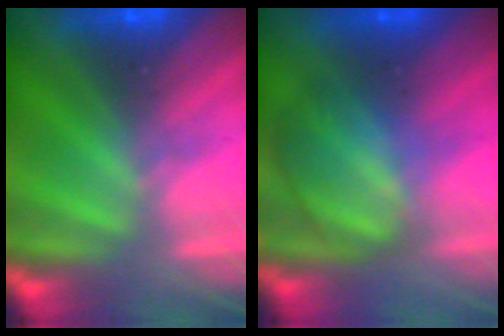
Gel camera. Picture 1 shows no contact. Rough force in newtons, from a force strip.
{"total": 3.0}